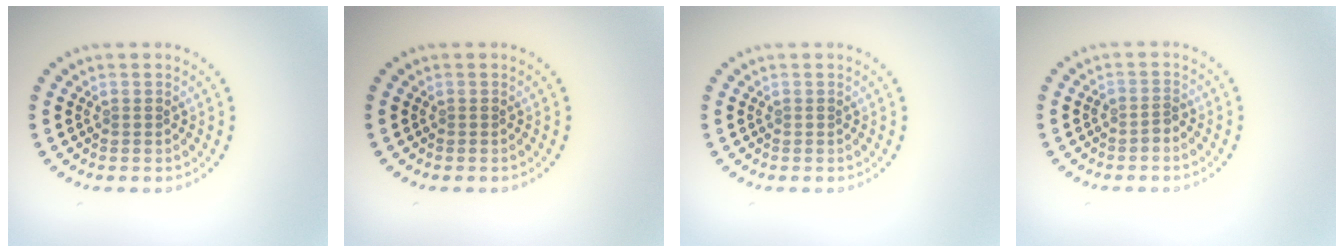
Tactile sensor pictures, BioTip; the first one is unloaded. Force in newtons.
{"total": 0.0}
{"total": 0.0}
{"total": 1.1, "press": 0.9, "slide": 0.6}